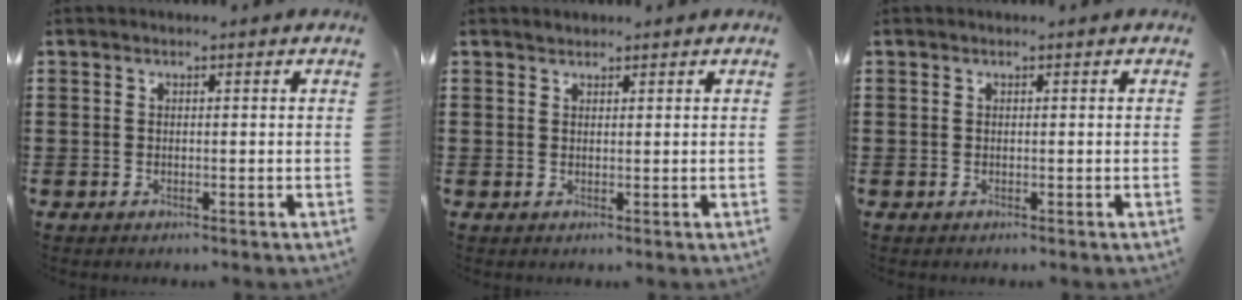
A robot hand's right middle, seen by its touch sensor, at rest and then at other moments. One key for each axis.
{"total": 0.9, "fx": 0.8, "fy": 0.4, "fz": -0.1, "tx": 0.000, "ty": 0.001, "tz": 0.016}
{"total": 0.0}